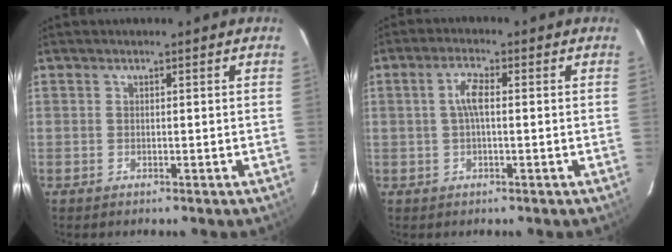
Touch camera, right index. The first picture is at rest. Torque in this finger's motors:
{"motor_torque": [0.29, 0.04, 0.19, 0.08]}